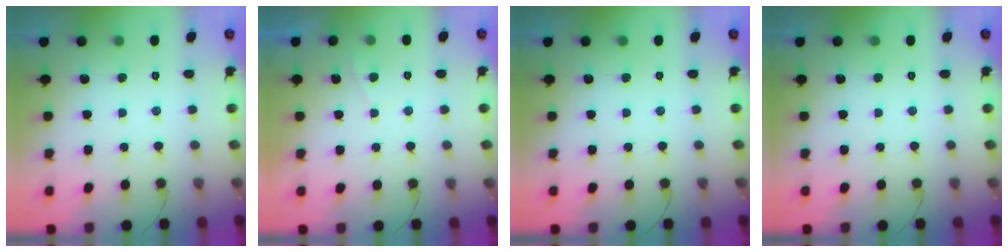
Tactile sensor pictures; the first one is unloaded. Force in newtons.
{"total": 0.0}
{"total": 0.0}
{"total": 0.0}